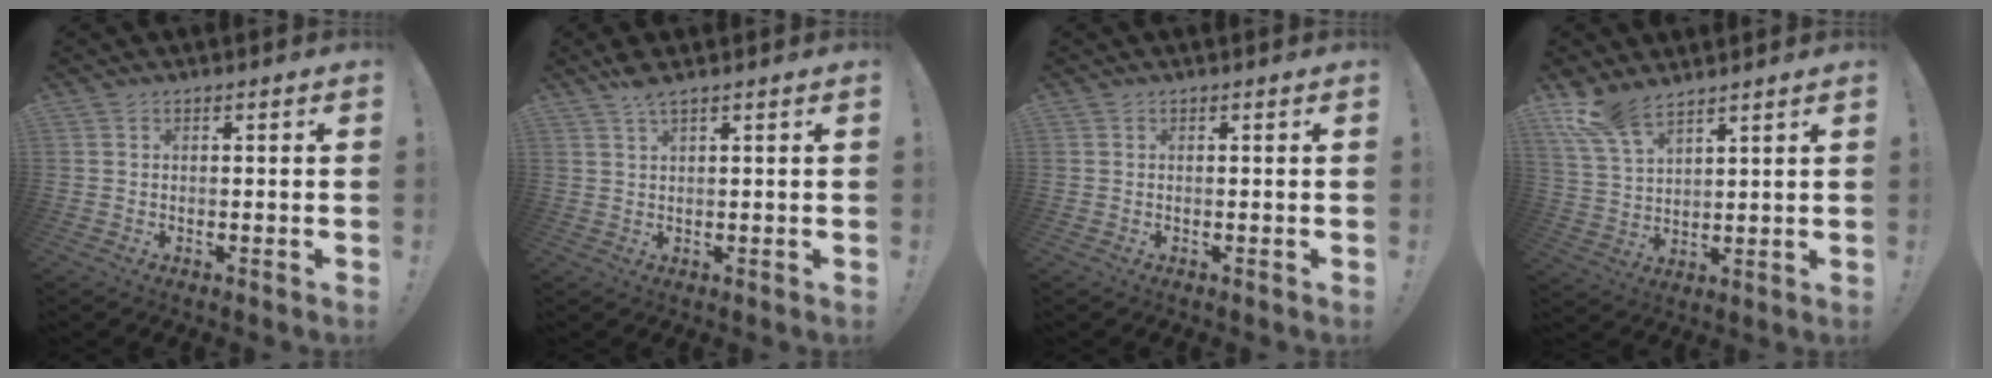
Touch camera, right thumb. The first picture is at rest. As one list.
[{"total": 3.4, "force": [2.5, 0.1, 2.2], "torque": [-0.048, -0.010, 0.045]}, {"total": 0.0}, {"total": 9.6, "force": [7.9, 3.3, 4.3], "torque": [-0.092, -0.042, 0.154]}]